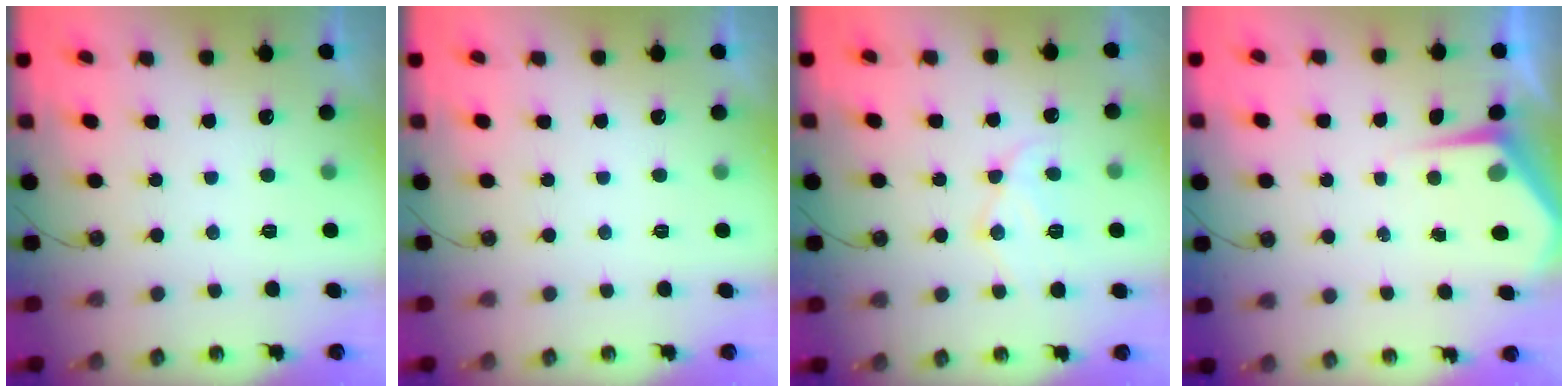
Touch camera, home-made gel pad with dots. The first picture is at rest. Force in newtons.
{"total": 0.0}
{"total": 12.6, "press": 12.6, "slide": 1.1}
{"total": 4.8, "press": 4.8, "slide": 0.5}